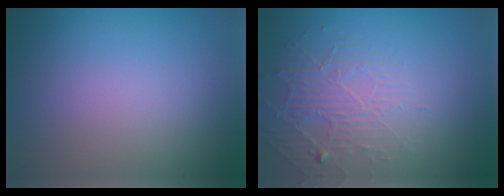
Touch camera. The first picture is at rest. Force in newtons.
{"total": 2.3, "press": 1.7, "slide": 1.6}